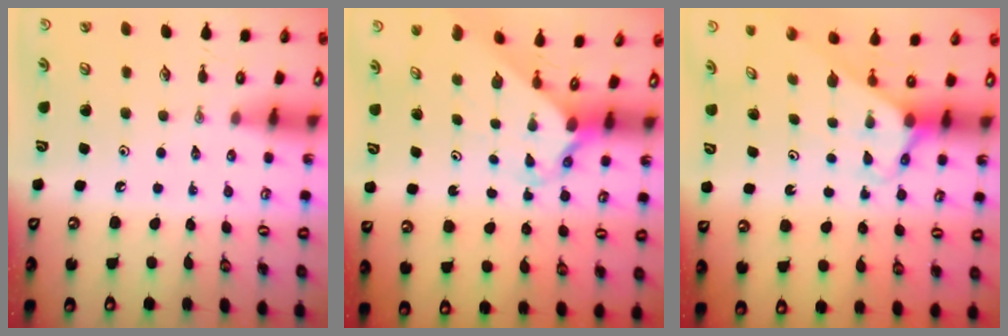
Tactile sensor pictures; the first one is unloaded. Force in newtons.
{"total": 2.1, "press": 2.1, "slide": 0.1}
{"total": 2.8, "press": 2.8, "slide": 0.1}